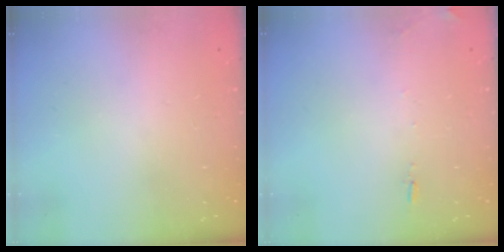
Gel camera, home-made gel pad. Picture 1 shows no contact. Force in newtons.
{"total": 5.6, "press": 5.3, "slide": 1.8}